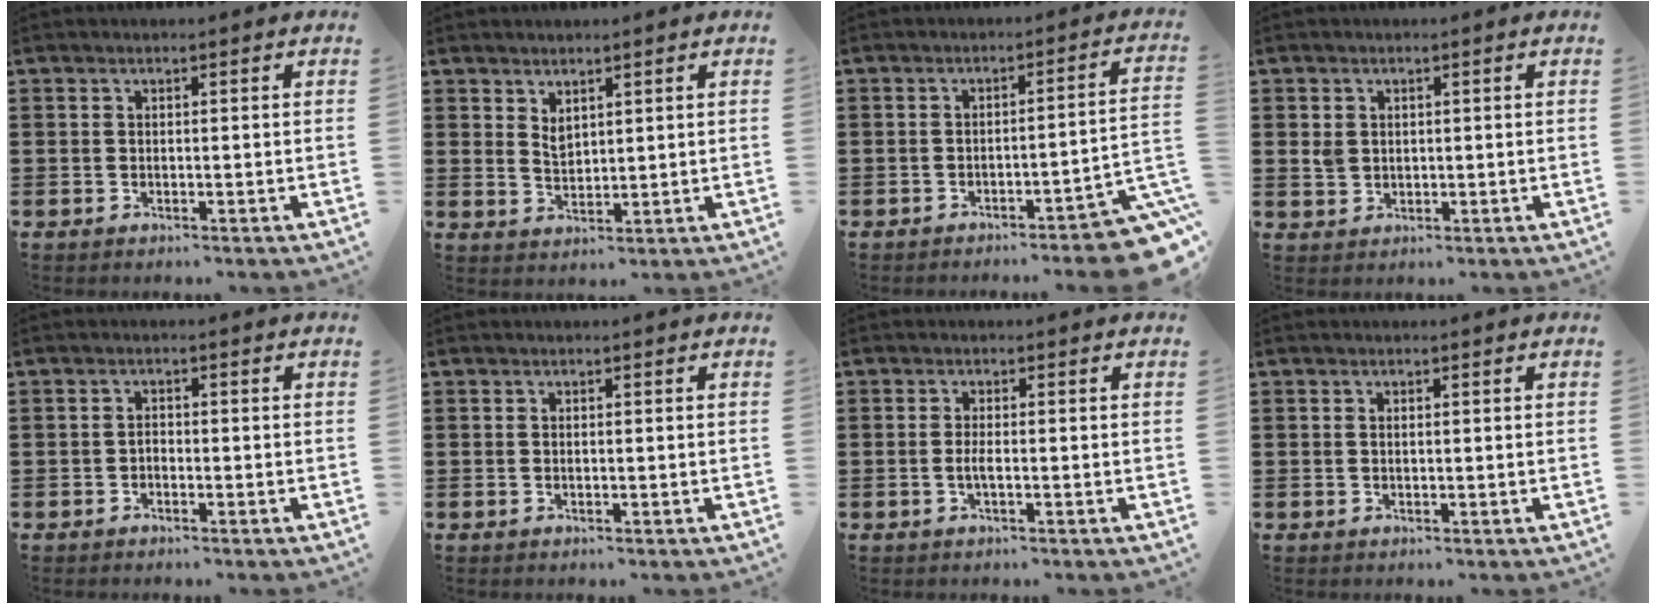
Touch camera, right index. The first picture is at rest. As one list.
[{"total": 2.5, "force": [1.8, 1.3, 1.2], "torque": [-0.019, 0.000, 0.032]}, {"total": 5.5, "force": [-4.1, 0.2, 3.7], "torque": [-0.058, -0.010, -0.076]}, {"total": 2.0, "force": [0.6, 1.8, 0.8], "torque": [-0.022, 0.008, 0.011]}, {"total": 1.2, "force": [-0.7, 0.6, 0.7], "torque": [-0.016, -0.001, -0.013]}, {"total": 0.0}, {"total": 2.0, "force": [-0.5, 0.3, 1.9], "torque": [-0.041, -0.003, -0.011]}, {"total": 0.6, "force": [0.1, 0.3, 0.5], "torque": [-0.012, 0.000, 0.002]}]